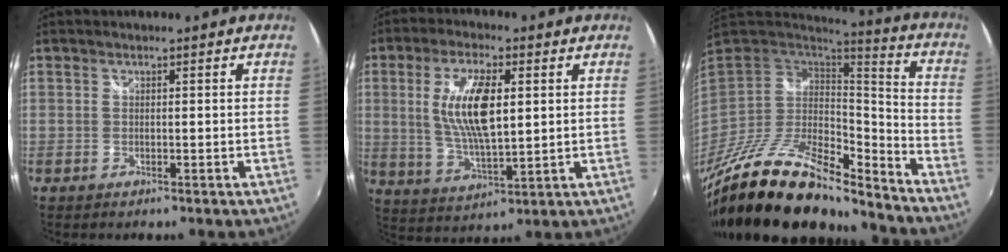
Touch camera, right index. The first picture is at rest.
{"total": 12.0, "force": [2.3, 4.1, 11.1], "torque": [-0.214, -0.003, 0.050]}
{"total": 23.9, "force": [-18.0, 8.0, 13.6], "torque": [-0.251, -0.025, -0.312]}